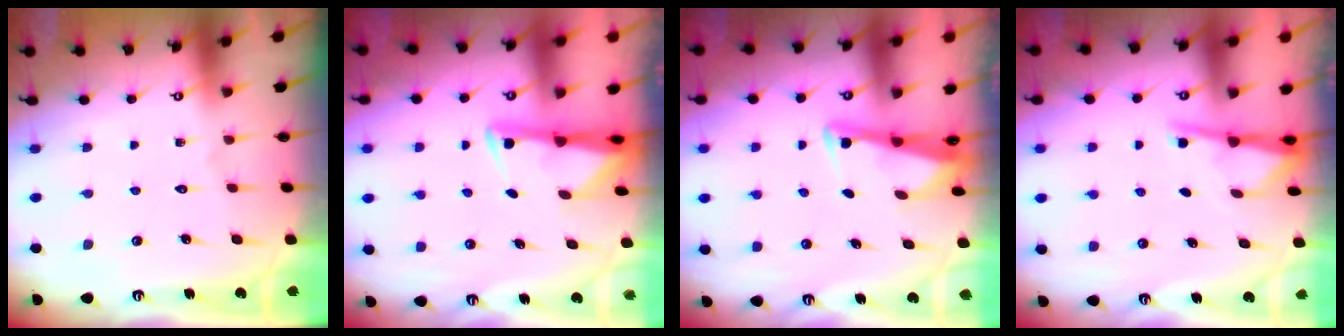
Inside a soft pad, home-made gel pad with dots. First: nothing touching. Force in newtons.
{"total": 3.0, "press": 2.9, "slide": 0.6}
{"total": 2.9, "press": 2.9, "slide": 0.4}
{"total": 2.4, "press": 2.4, "slide": 0.3}